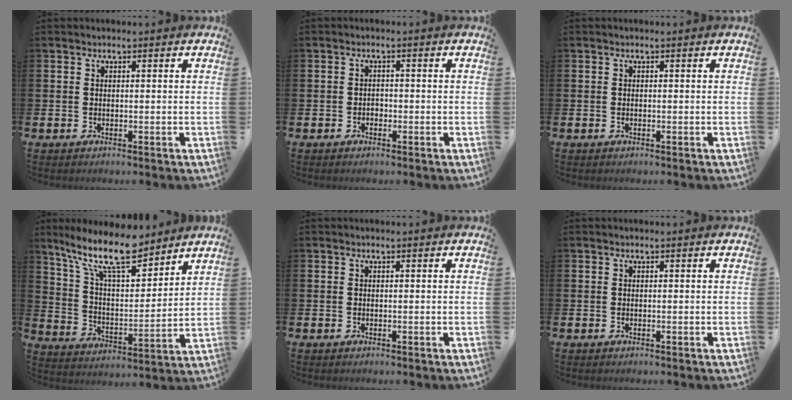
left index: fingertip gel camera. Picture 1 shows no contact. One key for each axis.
{"total": 1.4, "fx": -0.8, "fy": 1.0, "fz": 0.2, "tx": -0.004, "ty": 0.001, "tz": -0.020}
{"total": 0.0}
{"total": 12.9, "fx": 10.6, "fy": 3.4, "fz": 6.5, "tx": -0.149, "ty": -0.048, "tz": 0.189}
{"total": 0.0}
{"total": 0.0}